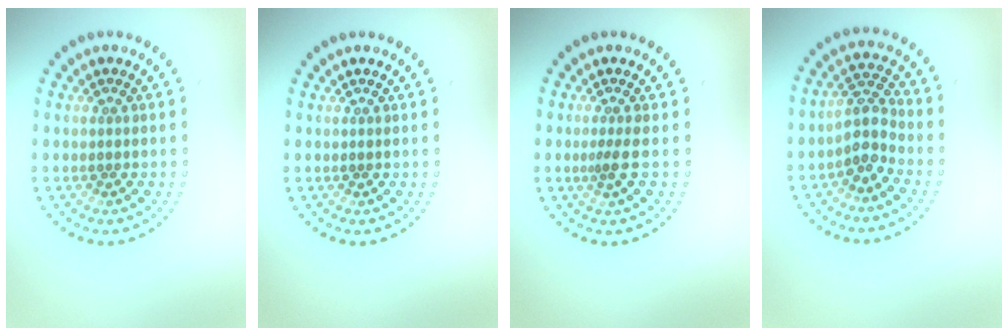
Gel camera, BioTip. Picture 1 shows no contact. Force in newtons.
{"total": 0.0}
{"total": 1.1, "press": 0.6, "slide": 0.9}
{"total": 3.0, "press": 2.3, "slide": 1.8}